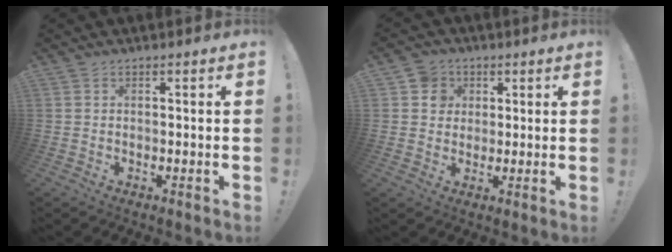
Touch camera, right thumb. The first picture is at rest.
{"total": 6.3, "force": [1.7, 5.8, 1.4], "torque": [-0.019, -0.004, 0.033]}